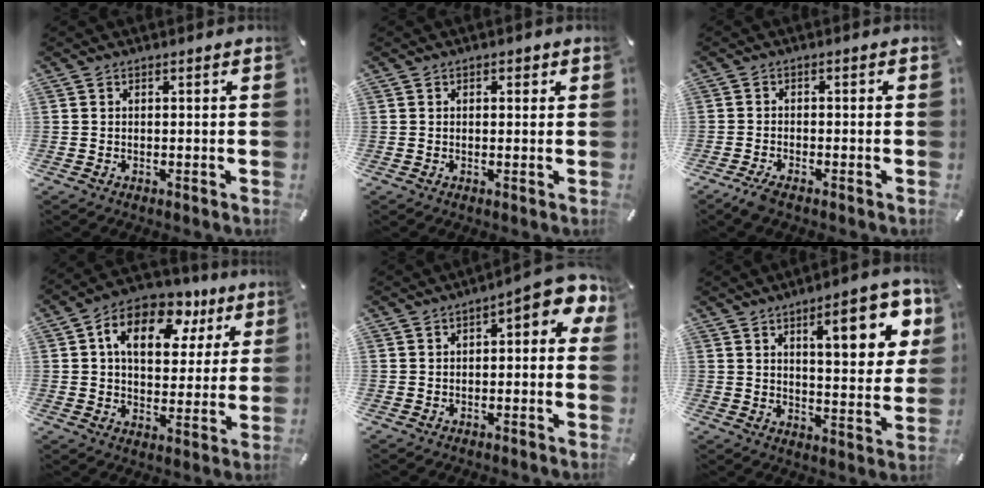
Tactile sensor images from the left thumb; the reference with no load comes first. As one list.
[{"total": 1.1, "force": [0.3, 0.9, 0.6], "torque": [-0.004, 0.004, 0.002]}, {"total": 2.5, "force": [-1.9, 0.4, 1.5], "torque": [-0.037, 0.002, -0.039]}, {"total": 14.2, "force": [6.3, 9.6, 8.4], "torque": [-0.126, -0.021, 0.110]}, {"total": 5.9, "force": [1.1, 2.7, 5.2], "torque": [-0.073, -0.008, 0.014]}, {"total": 15.2, "force": [7.0, 5.2, 12.4], "torque": [-0.164, -0.025, 0.104]}]